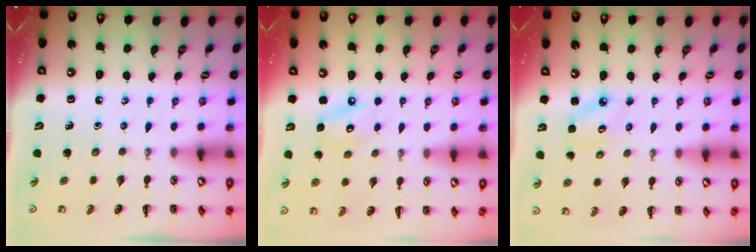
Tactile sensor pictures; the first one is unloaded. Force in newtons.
{"total": 5.4, "press": 5.3, "slide": 0.8}
{"total": 3.2, "press": 3.2, "slide": 0.5}